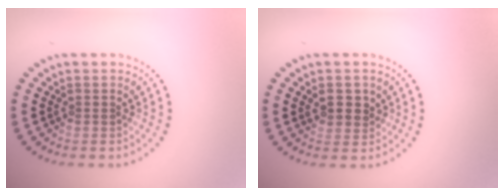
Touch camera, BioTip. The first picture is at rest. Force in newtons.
{"total": 2.2, "press": 2.1, "slide": 0.7}